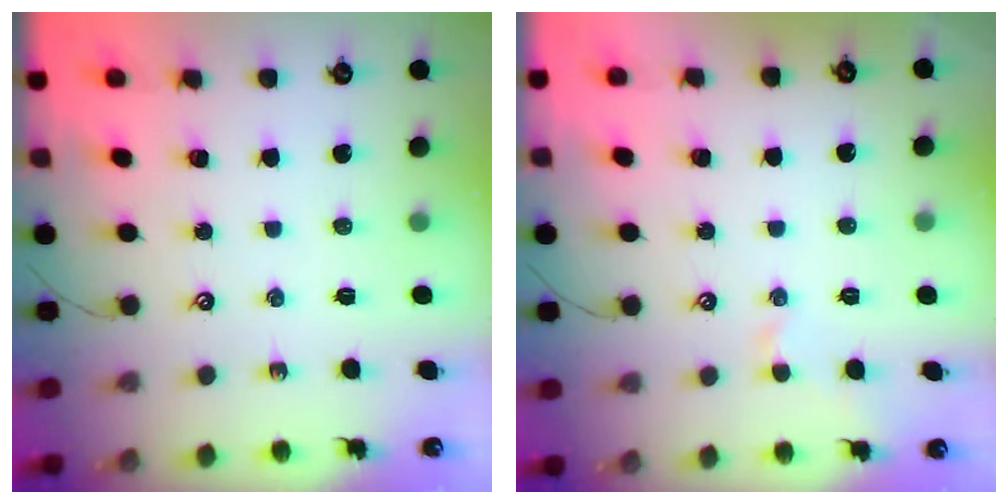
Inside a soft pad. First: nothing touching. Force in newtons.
{"total": 0.9, "press": 0.7, "slide": 0.6}